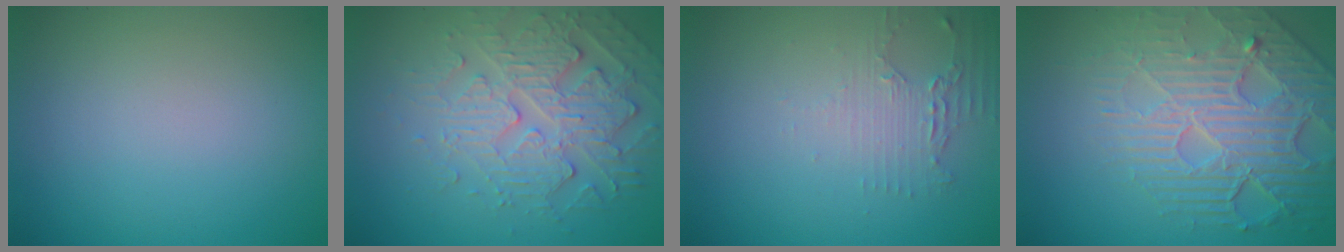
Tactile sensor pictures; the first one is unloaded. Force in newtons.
{"total": 4.7, "press": 4.2, "slide": 2.3}
{"total": 2.2, "press": 1.8, "slide": 1.2}
{"total": 6.6, "press": 5.3, "slide": 4.0}